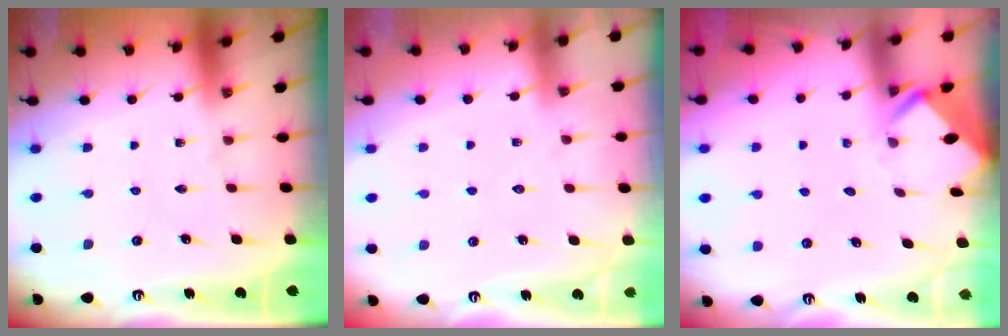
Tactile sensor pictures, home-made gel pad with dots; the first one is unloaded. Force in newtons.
{"total": 3.7, "press": 3.6, "slide": 0.5}
{"total": 3.6, "press": 3.6, "slide": 0.2}